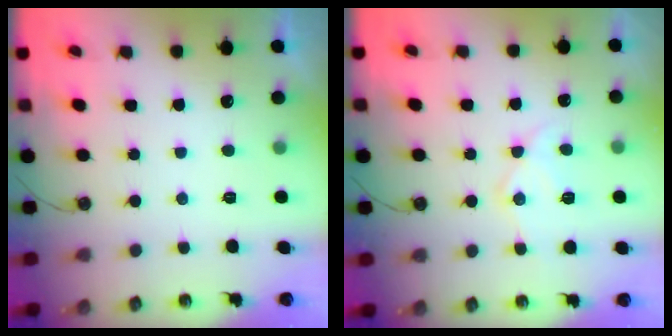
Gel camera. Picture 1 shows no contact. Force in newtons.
{"total": 12.0, "press": 12.0, "slide": 1.0}